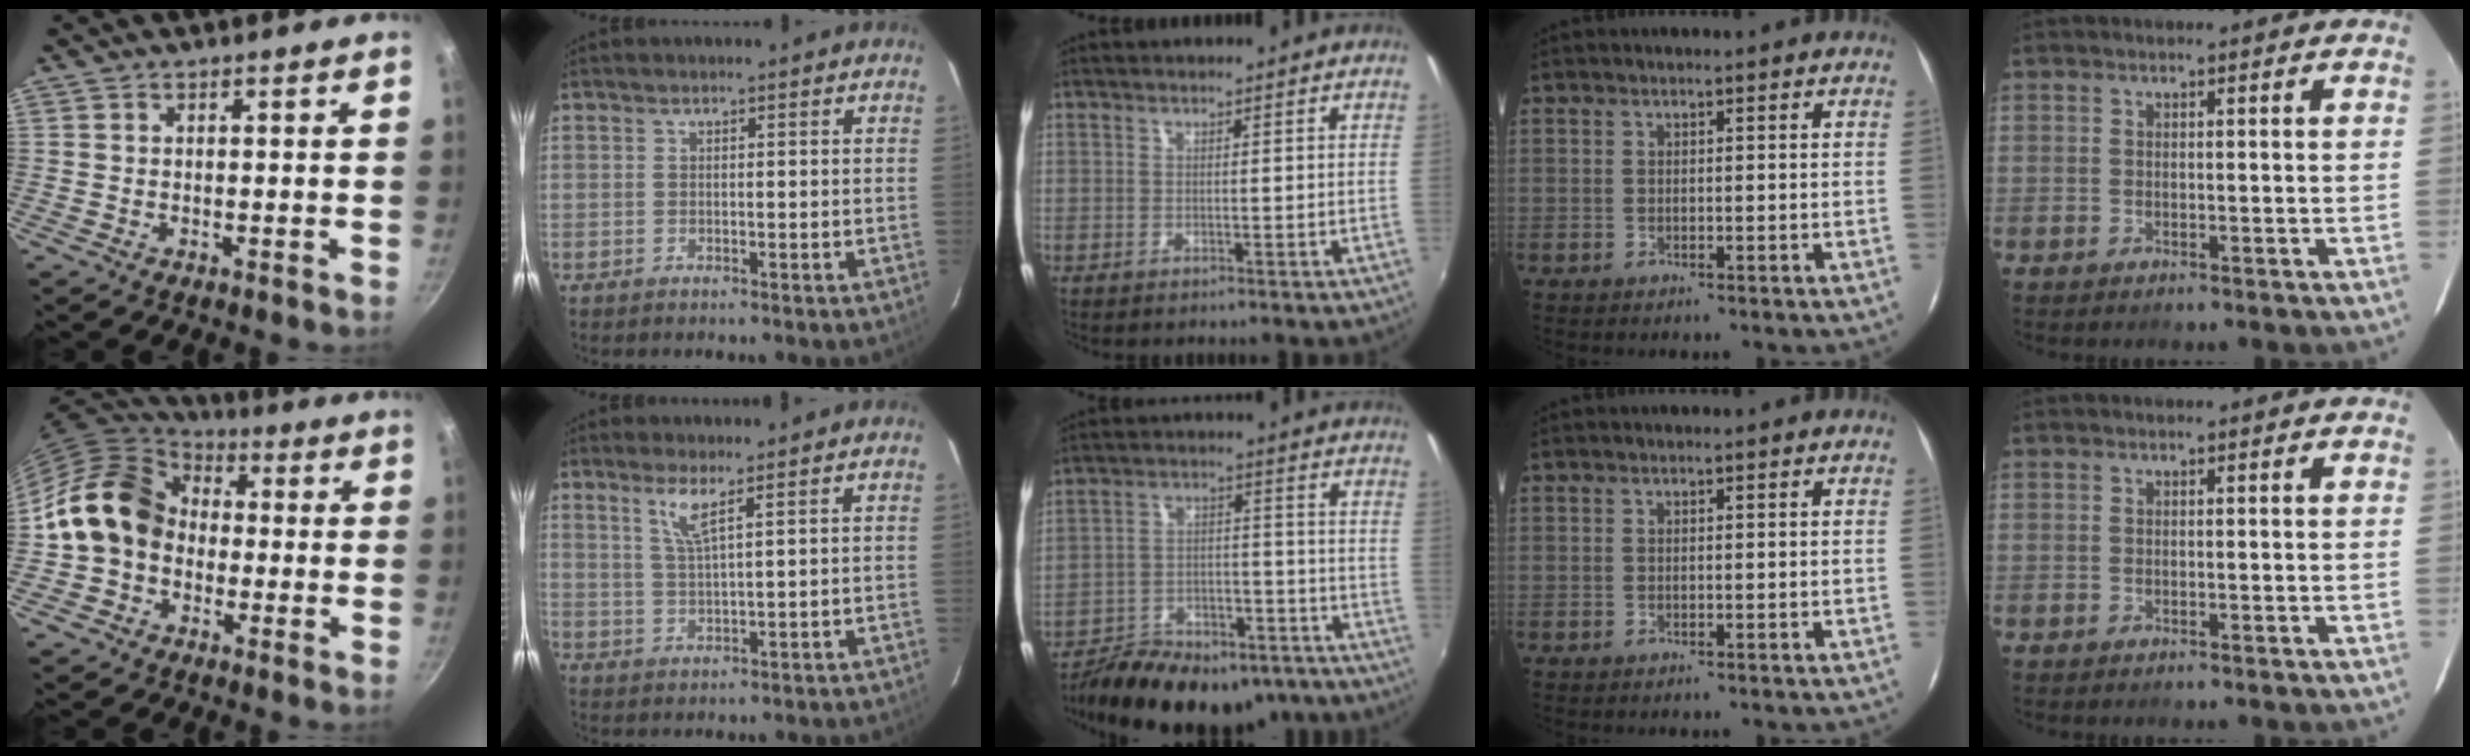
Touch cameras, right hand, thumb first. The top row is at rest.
{"thumb": {"total": 14.4, "force": [-0.9, 11.9, 8.1], "torque": [-0.107, 0.040, -0.033]}, "index": {"total": 3.9, "force": [2.4, -0.1, 3.1], "torque": [-0.066, -0.006, 0.048]}, "middle": {"total": 21.1, "force": [-16.7, 8.9, 9.4], "torque": [-0.175, 0.009, -0.224]}}